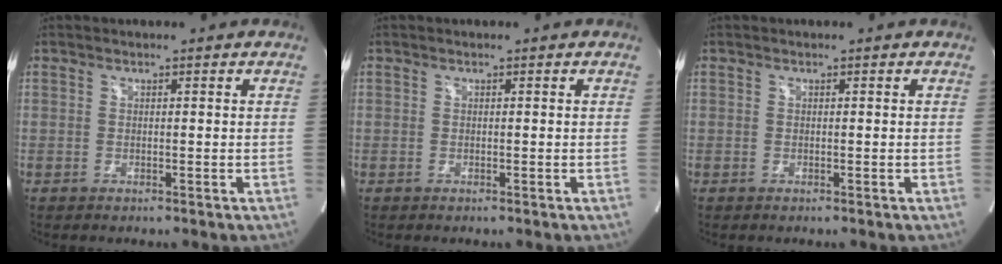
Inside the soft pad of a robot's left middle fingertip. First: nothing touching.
{"total": 0.0}
{"total": 0.0}